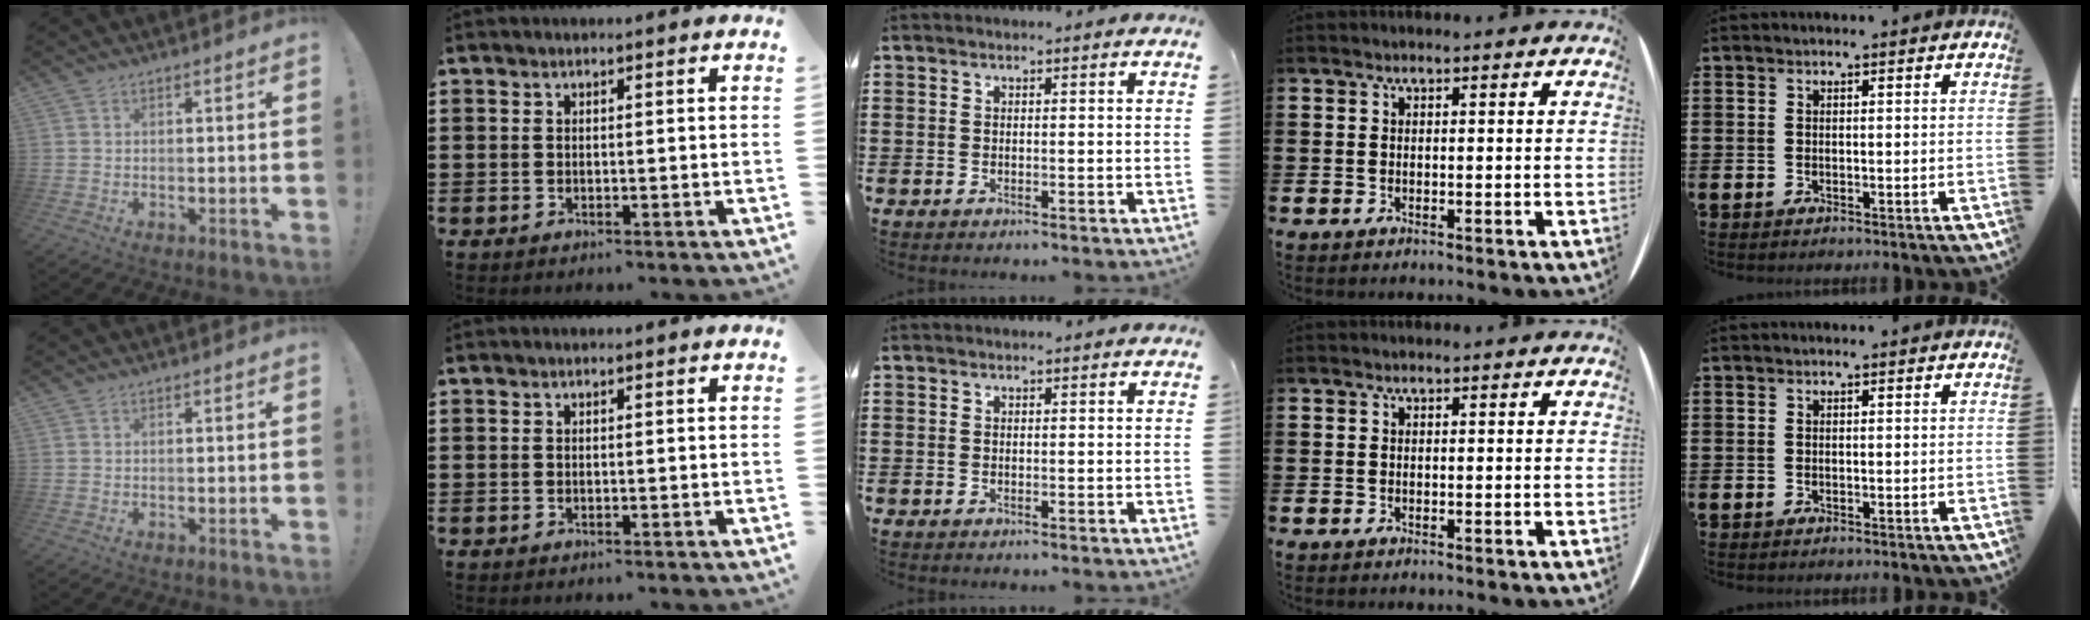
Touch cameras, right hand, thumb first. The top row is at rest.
{}